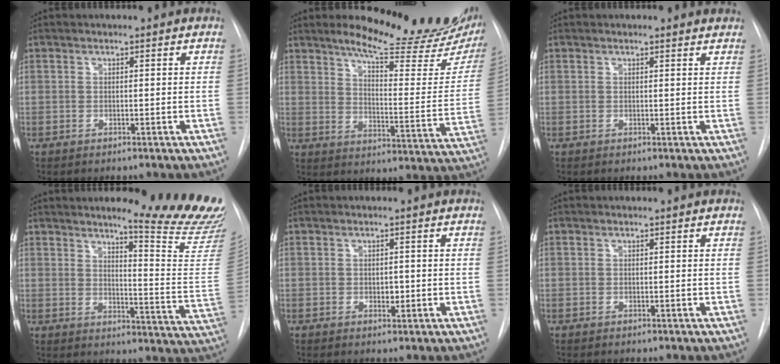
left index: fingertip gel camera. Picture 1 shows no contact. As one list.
[{"total": 21.2, "force": [17.8, 3.5, 11.0], "torque": [-0.149, -0.065, 0.223]}, {"total": 2.8, "force": [2.7, 0.4, 0.3], "torque": [-0.010, -0.003, 0.019]}, {"total": 17.4, "force": [15.6, -1.2, 7.6], "torque": [-0.100, -0.129, 0.178]}, {"total": 1.2, "force": [-0.1, 0.9, 0.9], "torque": [-0.011, 0.000, 0.001]}, {"total": 0.0}]